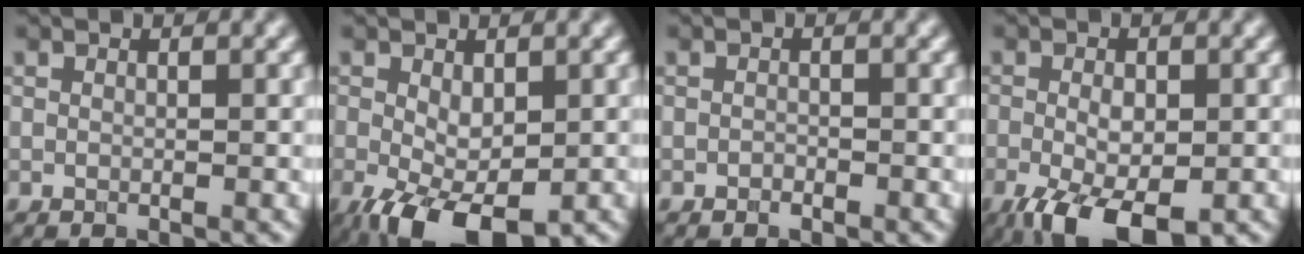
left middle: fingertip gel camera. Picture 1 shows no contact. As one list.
[{"total": 6.0, "force": [-2.2, 3.0, 4.7], "torque": [-0.101, -0.015, -0.034]}, {"total": 0.5, "force": [-0.4, 0.3, 0.2], "torque": [-0.002, -0.001, -0.007]}, {"total": 6.7, "force": [-3.1, 2.9, 5.1], "torque": [-0.096, -0.010, -0.049]}]